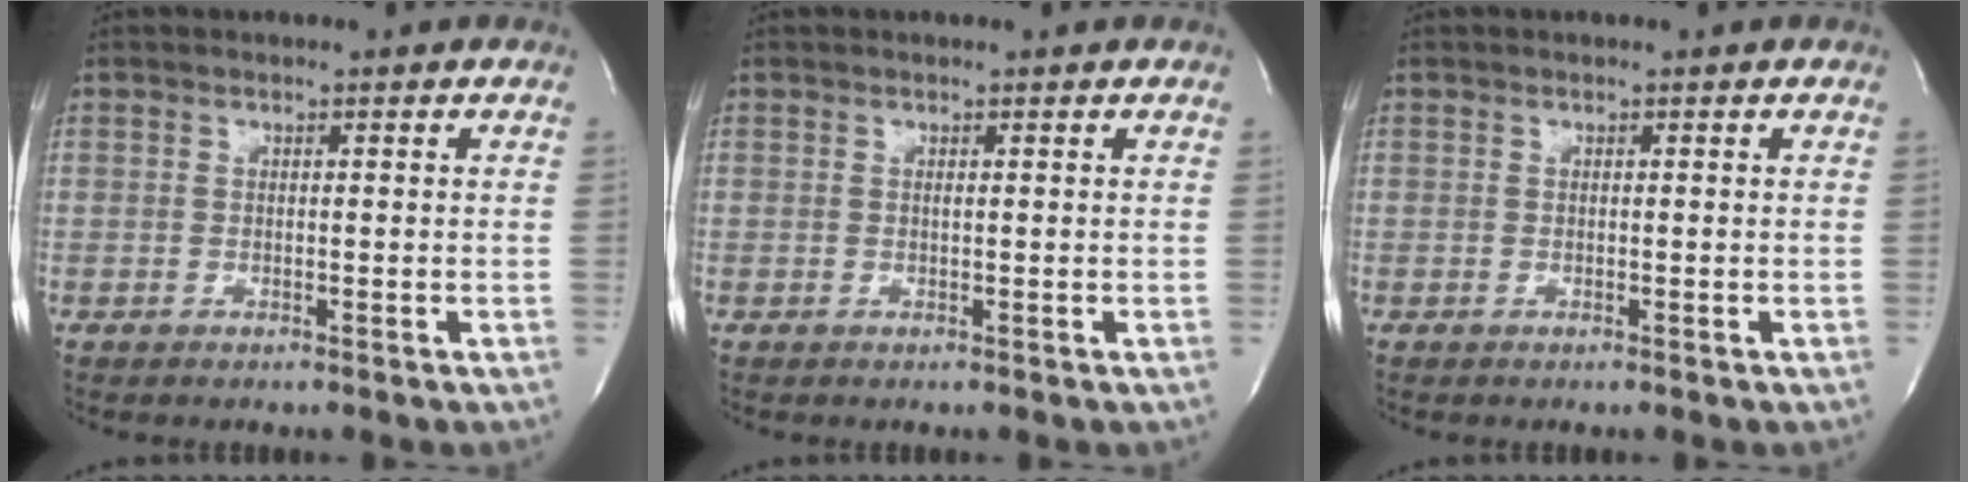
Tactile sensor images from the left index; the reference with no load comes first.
{"total": 0.0}
{"total": 0.0}